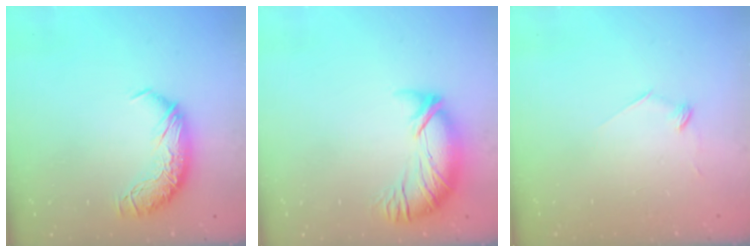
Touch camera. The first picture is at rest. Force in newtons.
{"total": 3.5, "press": 2.5, "slide": 2.4}
{"total": 8.0, "press": 8.0, "slide": 0.6}